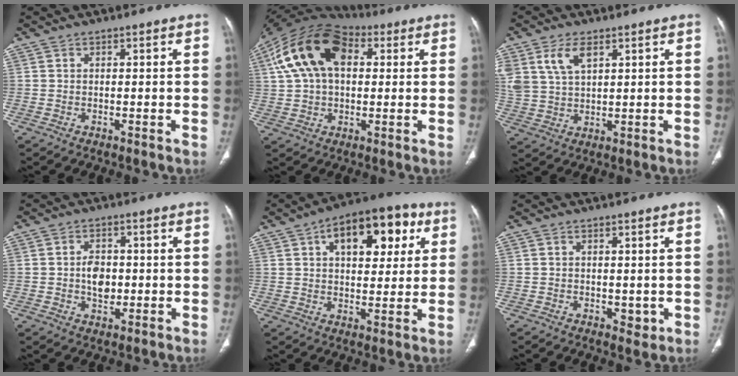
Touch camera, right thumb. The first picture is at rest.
{"total": 18.3, "force": [5.0, 11.3, 13.5], "torque": [-0.241, 0.027, 0.078]}
{"total": 7.8, "force": [3.8, 4.2, 5.3], "torque": [-0.108, -0.008, 0.083]}
{"total": 5.2, "force": [-0.2, 3.7, 3.7], "torque": [-0.044, 0.002, -0.003]}
{"total": 16.7, "force": [6.3, 9.0, 12.6], "torque": [-0.130, 0.006, 0.088]}
{"total": 2.1, "force": [-0.1, 1.4, 1.6], "torque": [-0.015, -0.004, 0.005]}